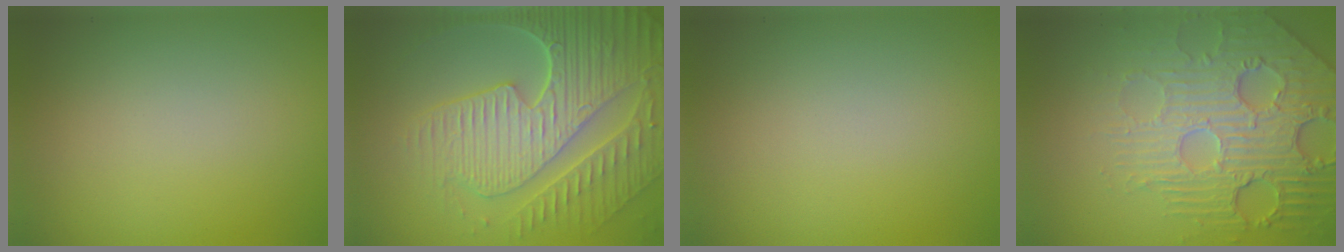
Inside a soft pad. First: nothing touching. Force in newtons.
{"total": 9.2, "press": 6.6, "slide": 6.4}
{"total": 0.0}
{"total": 7.6, "press": 5.6, "slide": 5.2}